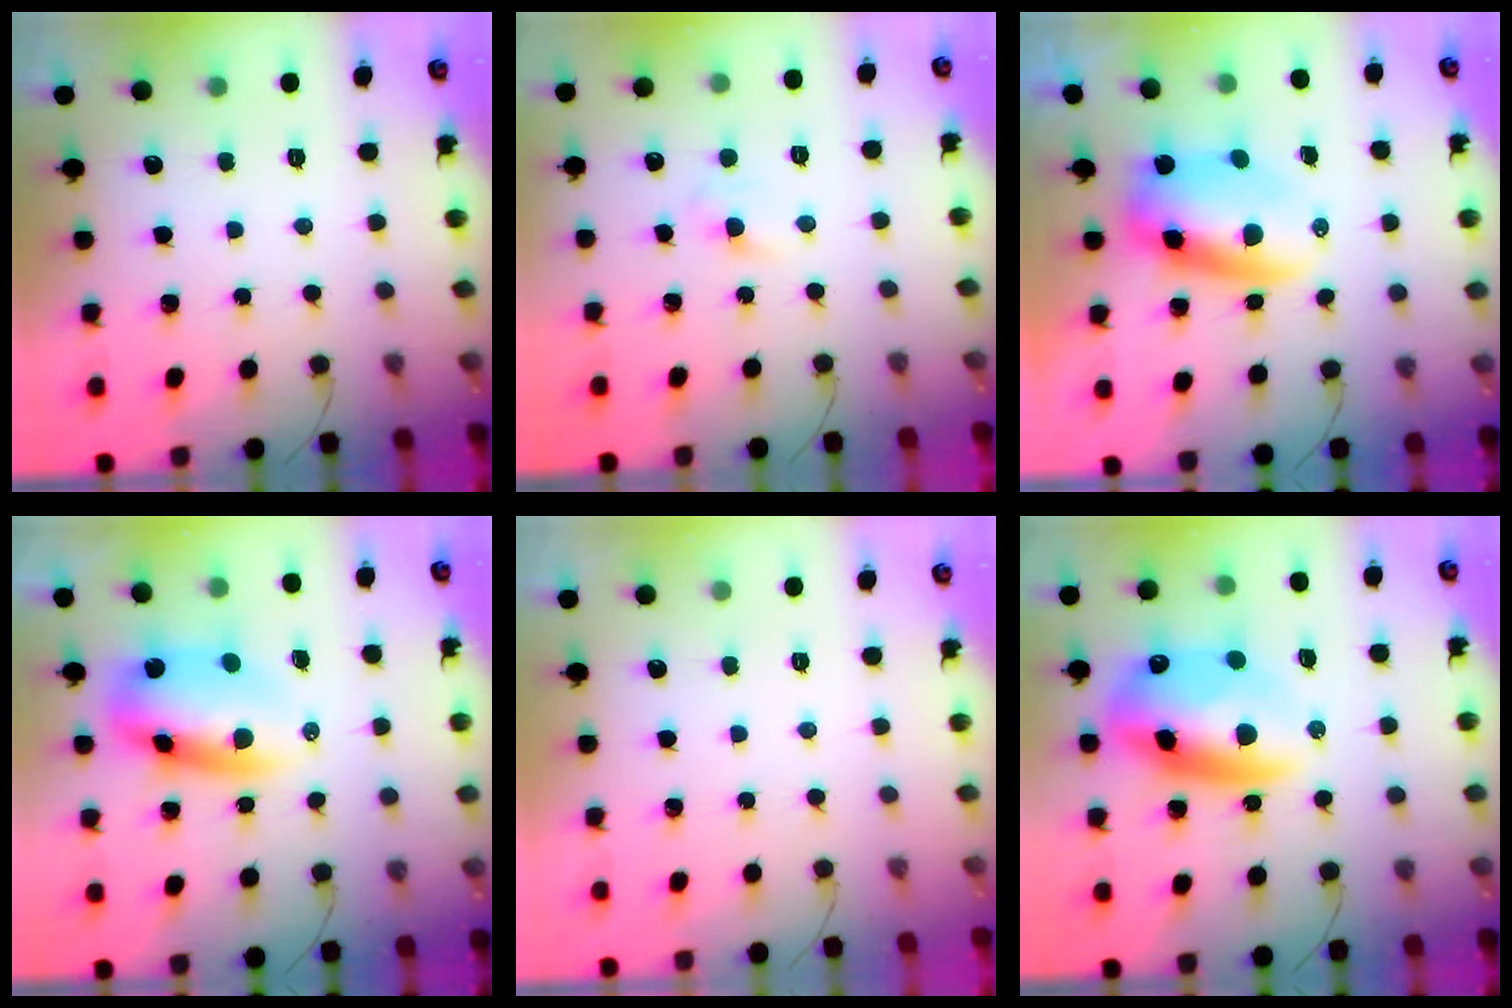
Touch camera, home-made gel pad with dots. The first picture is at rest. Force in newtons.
{"total": 3.5, "press": 3.3, "slide": 1.1}
{"total": 9.1, "press": 8.8, "slide": 2.5}
{"total": 9.9, "press": 9.6, "slide": 2.4}
{"total": 0.0}
{"total": 15.6, "press": 15.2, "slide": 3.4}